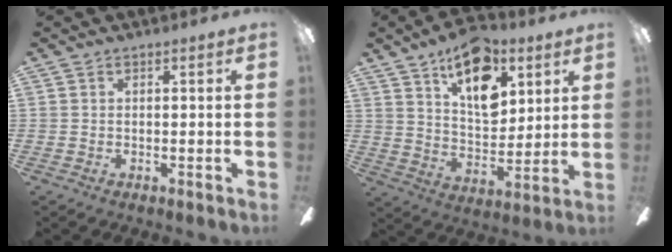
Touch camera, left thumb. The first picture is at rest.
{"total": 16.3, "force": [9.5, 8.8, 9.9], "torque": [-0.148, -0.037, 0.168]}